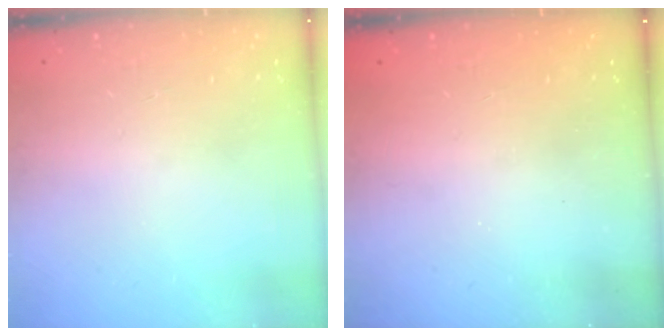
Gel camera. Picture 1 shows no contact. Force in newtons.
{"total": 2.4, "press": 2.3, "slide": 0.8}